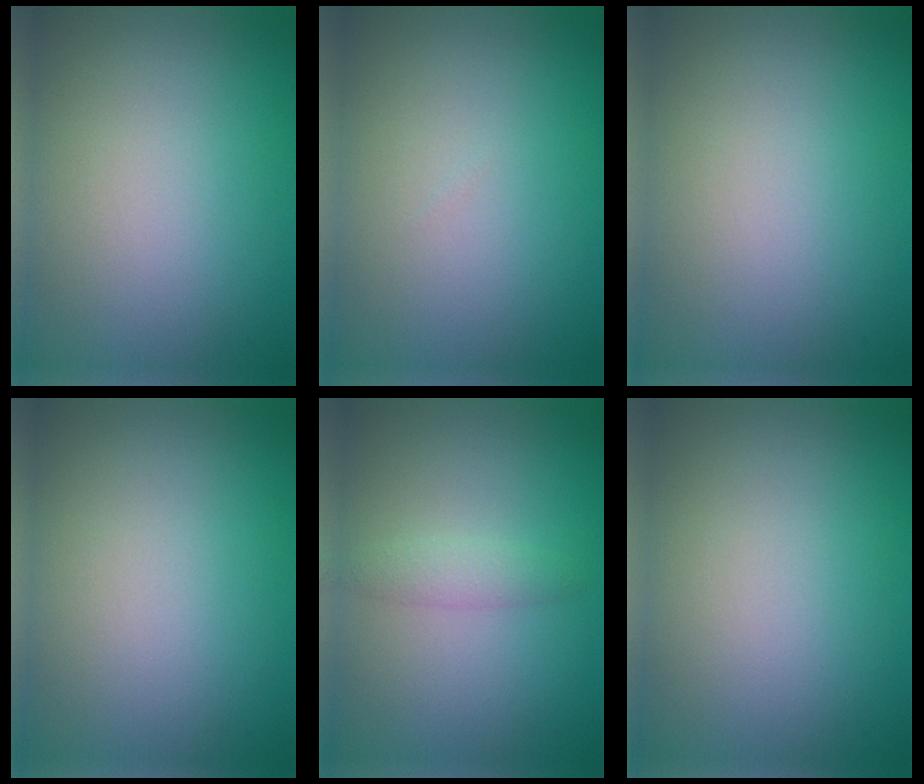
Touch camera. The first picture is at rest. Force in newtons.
{"total": 0.0}
{"total": 0.0}
{"total": 0.0}
{"total": 1.5, "press": 1.5, "slide": 0.0}
{"total": 0.0}